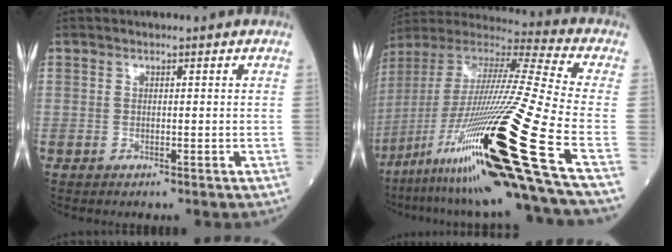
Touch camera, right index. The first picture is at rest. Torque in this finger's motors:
{"motor_torque": [2.14, 0.00, 1.06, 0.21]}